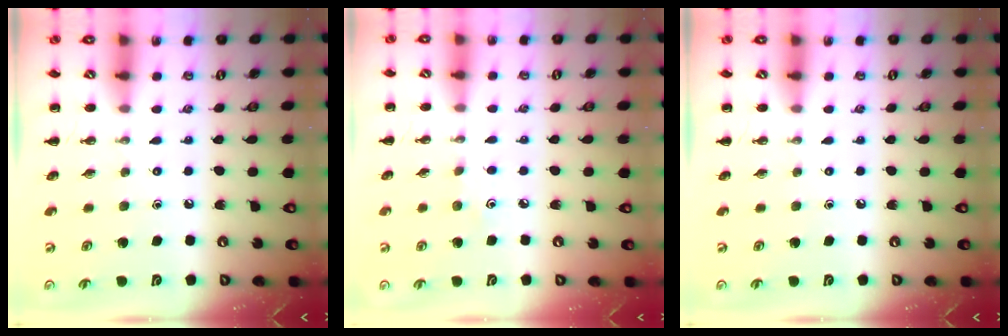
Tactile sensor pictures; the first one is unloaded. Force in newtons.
{"total": 2.8, "press": 2.7, "slide": 0.8}
{"total": 0.0}